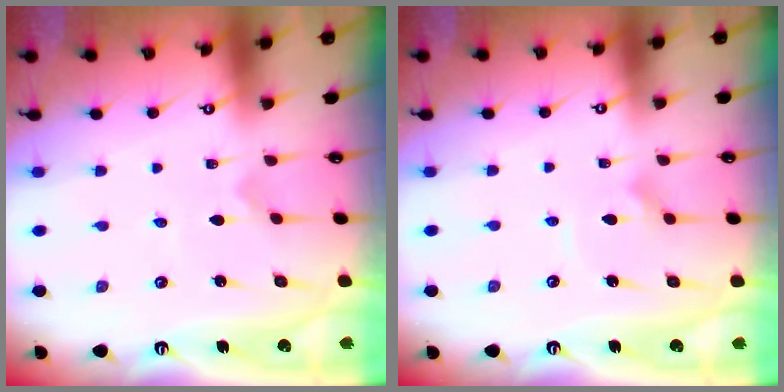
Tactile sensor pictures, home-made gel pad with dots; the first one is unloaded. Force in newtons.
{"total": 2.6, "press": 2.6, "slide": 0.3}